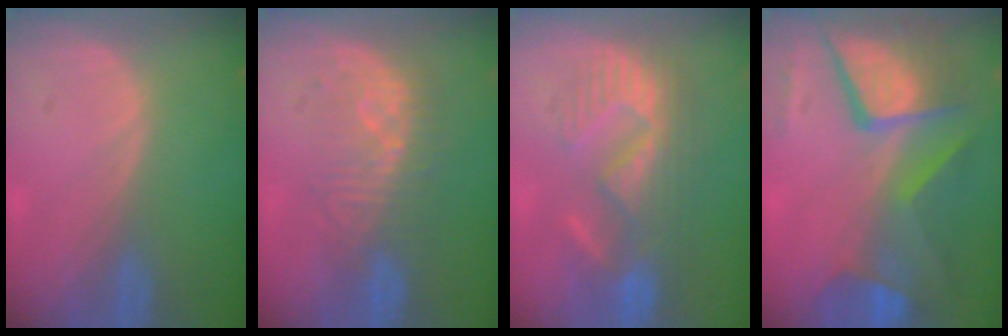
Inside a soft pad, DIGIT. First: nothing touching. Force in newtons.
{"total": 7.8, "press": 7.5, "slide": 2.0}
{"total": 8.9, "press": 8.8, "slide": 1.5}
{"total": 11.3, "press": 11.3, "slide": 1.2}